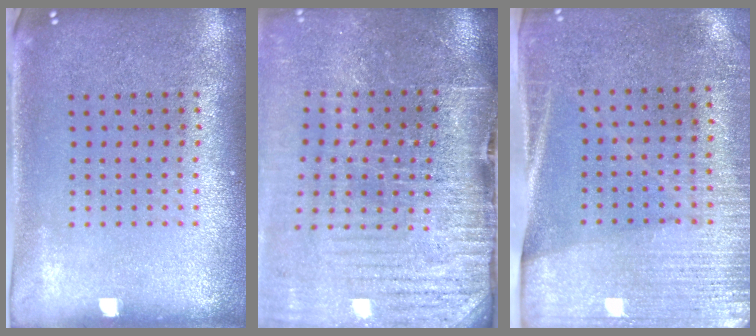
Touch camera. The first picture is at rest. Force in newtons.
{"total": 4.2, "press": 3.8, "slide": 1.9}
{"total": 2.8, "press": 2.5, "slide": 1.3}